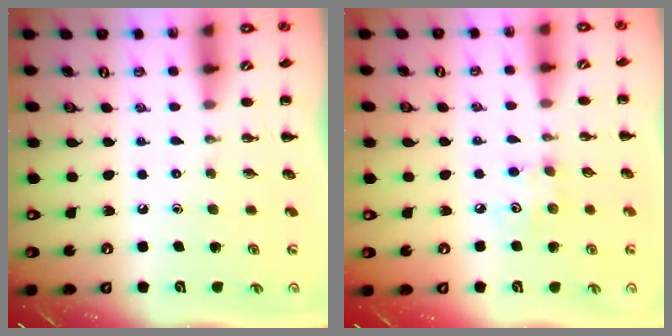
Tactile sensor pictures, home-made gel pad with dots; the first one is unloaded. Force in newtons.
{"total": 3.8, "press": 3.8, "slide": 0.7}